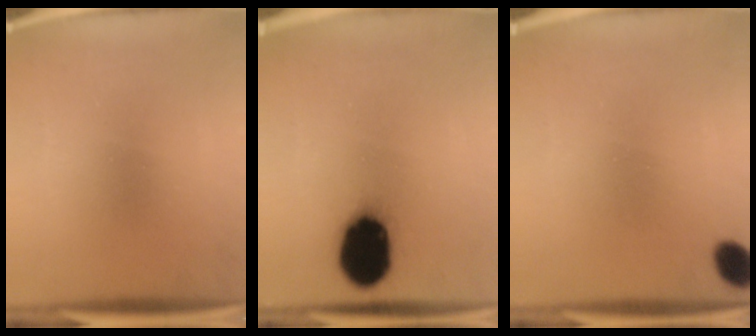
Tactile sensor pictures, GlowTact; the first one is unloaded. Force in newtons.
{"total": 18.9}
{"total": 4.7}